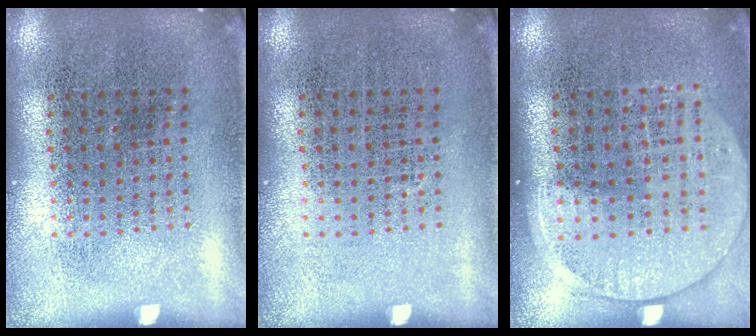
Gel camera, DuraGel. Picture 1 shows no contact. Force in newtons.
{"total": 0.0}
{"total": 1.4, "press": 1.3, "slide": 0.6}